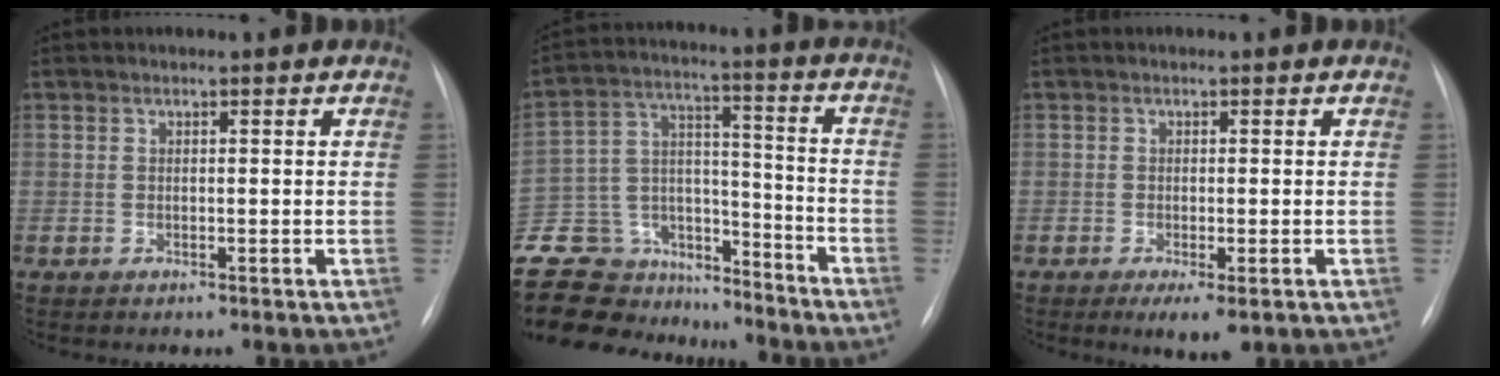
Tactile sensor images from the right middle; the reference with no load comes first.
{"total": 21.3, "force": [-18.0, 9.9, 5.6], "torque": [-0.143, 0.060, -0.286]}
{"total": 3.3, "force": [-1.6, 0.8, 2.7], "torque": [-0.042, -0.007, -0.018]}